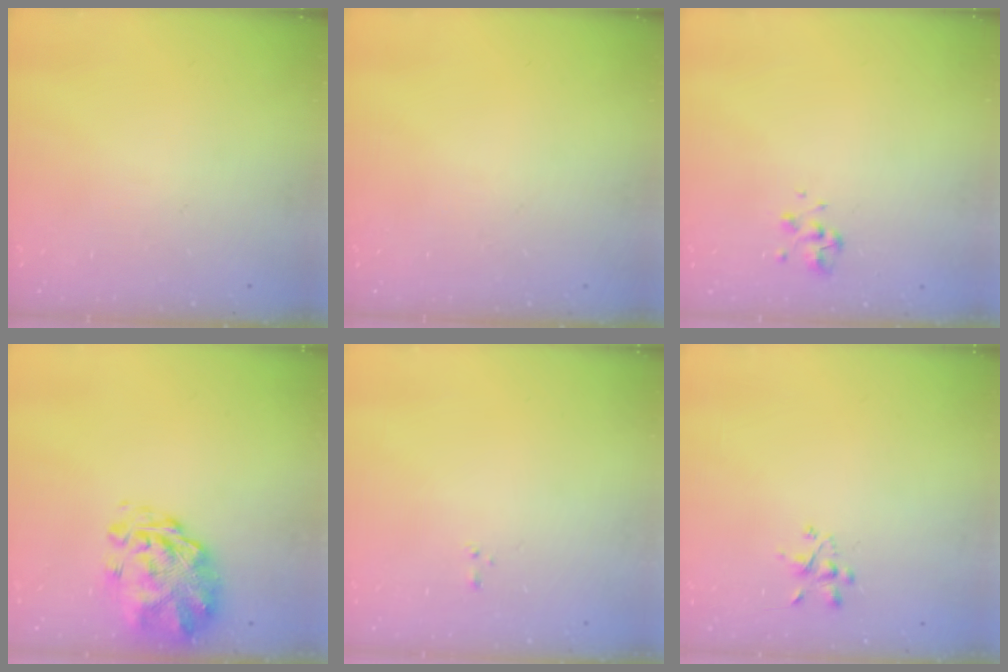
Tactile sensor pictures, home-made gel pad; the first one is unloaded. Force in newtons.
{"total": 0.0}
{"total": 2.9, "press": 2.8, "slide": 0.9}
{"total": 2.8, "press": 2.5, "slide": 1.3}
{"total": 0.8, "press": 0.6, "slide": 0.5}
{"total": 2.2, "press": 2.0, "slide": 1.0}